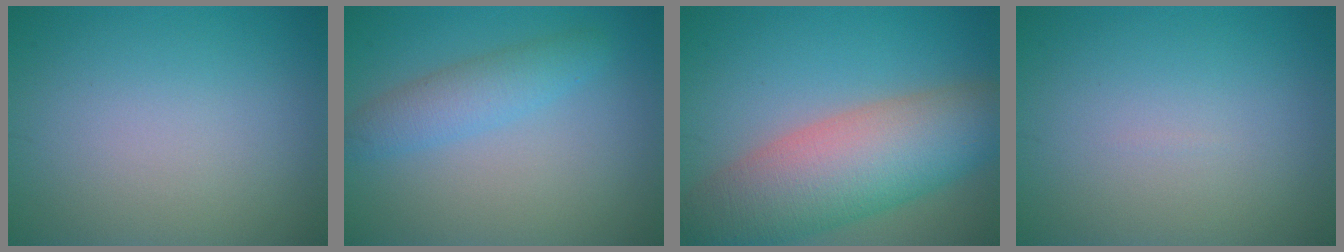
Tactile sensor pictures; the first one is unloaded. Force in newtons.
{"total": 3.0, "press": 3.0, "slide": 0.1}
{"total": 10.5, "press": 10.4, "slide": 0.7}
{"total": 0.0}